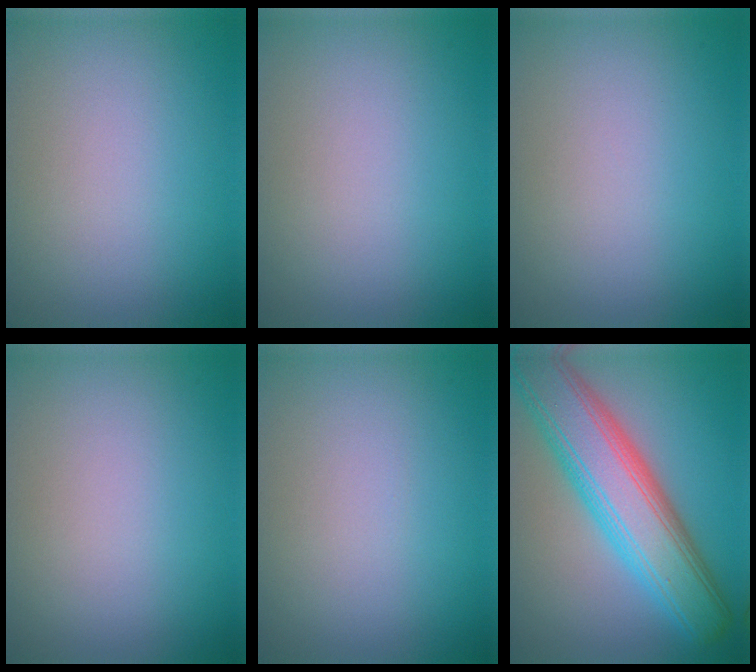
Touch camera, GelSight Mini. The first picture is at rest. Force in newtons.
{"total": 0.0}
{"total": 0.0}
{"total": 0.0}
{"total": 0.0}
{"total": 10.0, "press": 10.0, "slide": 0.2}